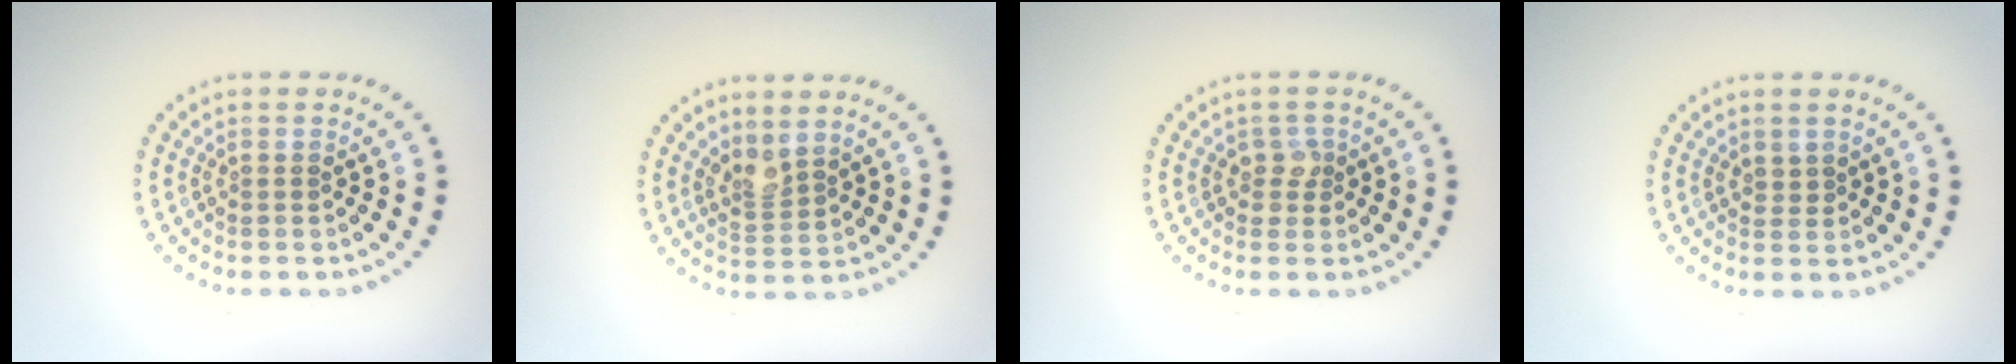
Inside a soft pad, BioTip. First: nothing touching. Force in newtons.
{"total": 2.1, "press": 1.5, "slide": 1.4}
{"total": 1.4, "press": 1.3, "slide": 0.5}
{"total": 0.6, "press": 0.3, "slide": 0.5}